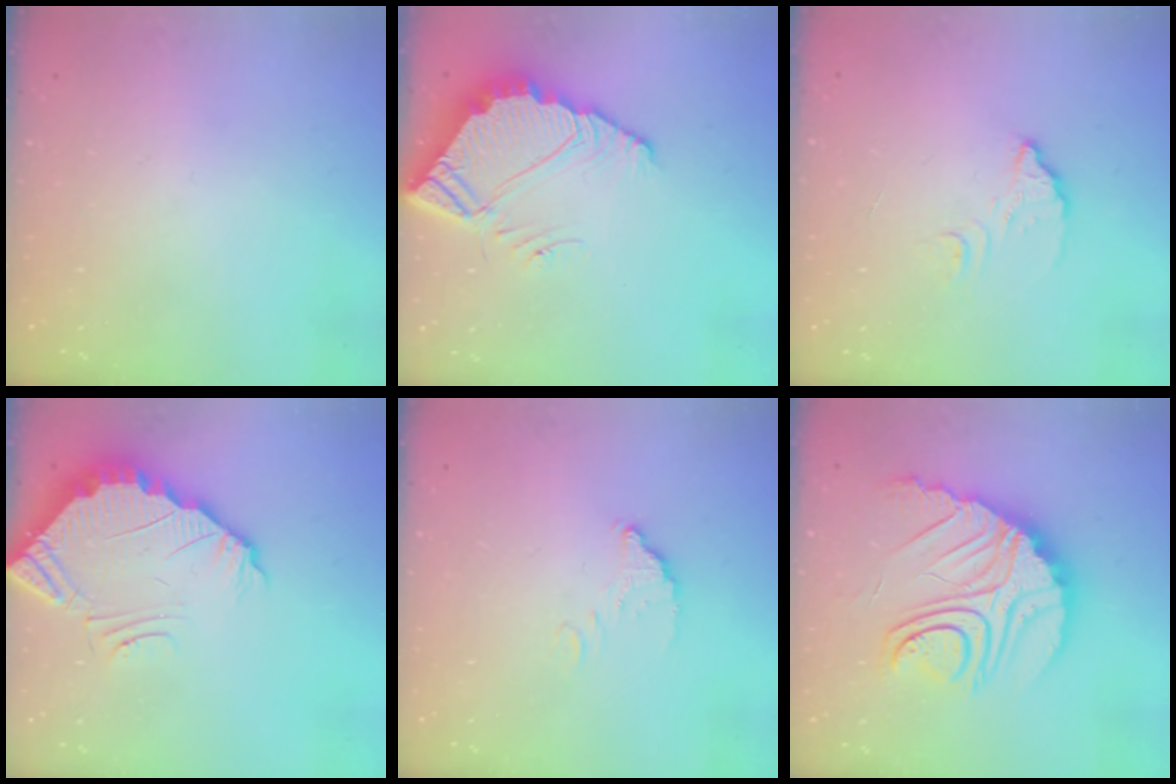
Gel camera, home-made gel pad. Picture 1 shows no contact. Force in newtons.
{"total": 7.2, "press": 7.2, "slide": 0.6}
{"total": 3.5, "press": 3.5, "slide": 0.3}
{"total": 4.0, "press": 3.9, "slide": 0.3}
{"total": 4.3, "press": 4.3, "slide": 0.1}
{"total": 21.3, "press": 21.2, "slide": 2.1}